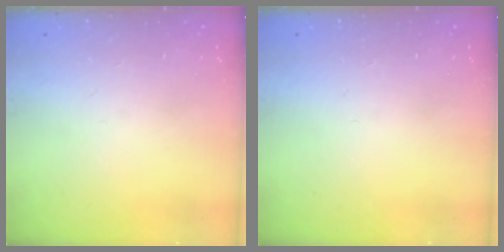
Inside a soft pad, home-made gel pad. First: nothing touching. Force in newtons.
{"total": 0.0}